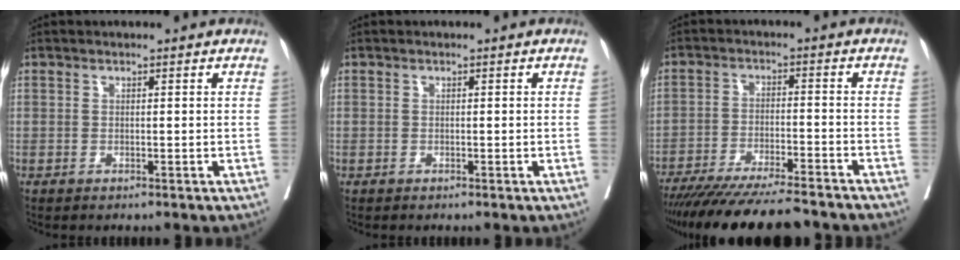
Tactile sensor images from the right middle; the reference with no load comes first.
{"total": 0.6, "force": [-0.2, 0.0, 0.5], "torque": [-0.010, 0.003, -0.001]}
{"total": 17.9, "force": [-15.9, 1.4, 8.1], "torque": [-0.127, -0.035, -0.237]}